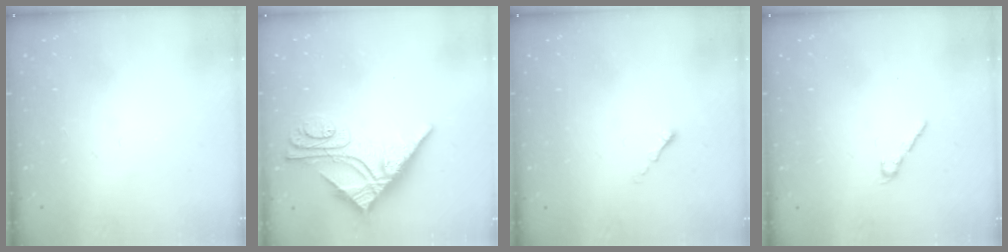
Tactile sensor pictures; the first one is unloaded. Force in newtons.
{"total": 11.8, "press": 11.7, "slide": 1.2}
{"total": 0.0}
{"total": 2.5, "press": 2.4, "slide": 0.7}